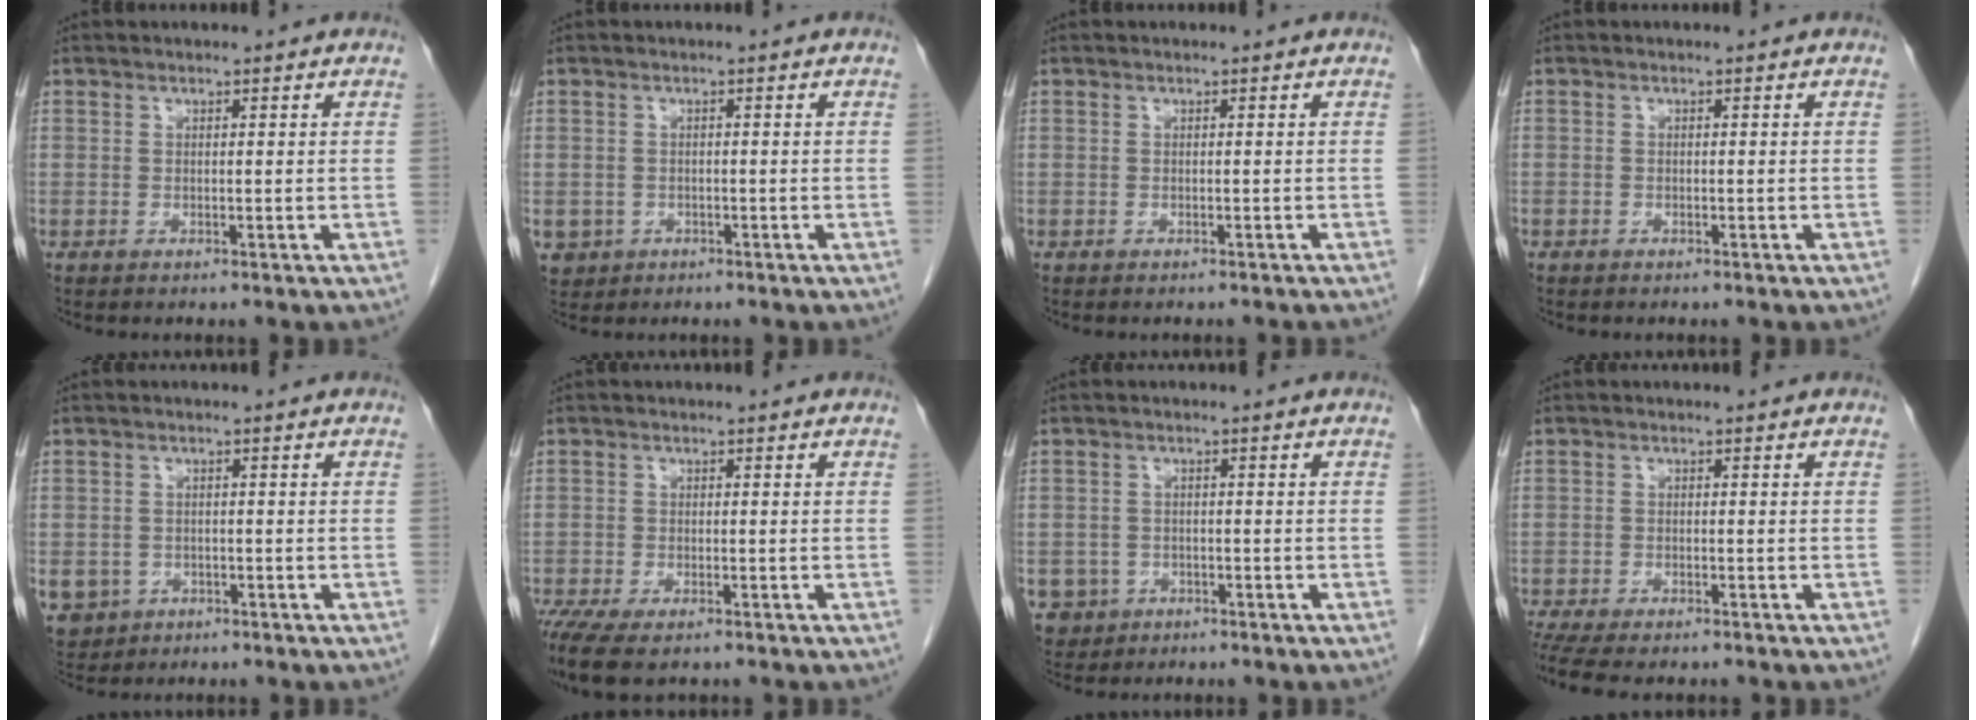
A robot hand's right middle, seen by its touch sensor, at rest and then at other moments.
{"total": 3.7, "force": [-1.6, 3.3, 0.5], "torque": [-0.009, 0.004, -0.022]}
{"total": 3.4, "force": [-3.2, 0.4, 1.2], "torque": [-0.020, -0.007, -0.037]}
{"total": 0.5, "force": [-0.4, 0.3, 0.1], "torque": [-0.006, 0.002, -0.008]}
{"total": 6.9, "force": [-2.8, 6.1, 1.8], "torque": [-0.050, 0.000, -0.037]}
{"total": 8.6, "force": [-6.2, 3.0, 5.1], "torque": [-0.100, -0.018, -0.100]}
{"total": 4.2, "force": [-1.9, 3.8, 0.3], "torque": [-0.005, 0.009, -0.029]}
{"total": 9.3, "force": [-7.7, 2.5, 4.5], "torque": [-0.079, -0.004, -0.114]}